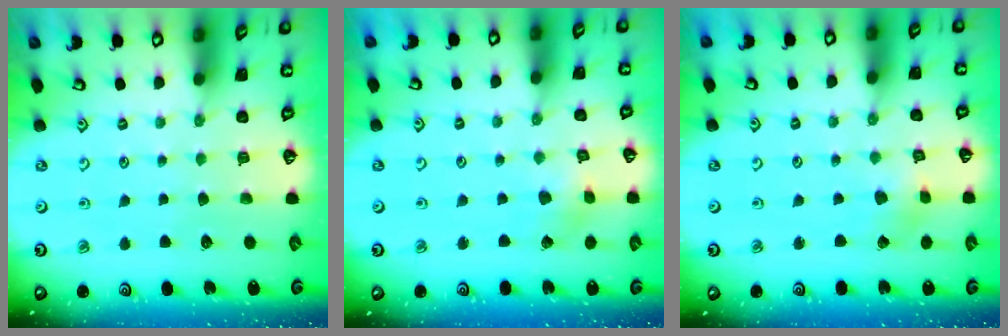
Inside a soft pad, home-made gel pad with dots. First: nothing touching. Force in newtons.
{"total": 2.6, "press": 2.6, "slide": 0.2}
{"total": 2.2, "press": 2.2, "slide": 0.2}